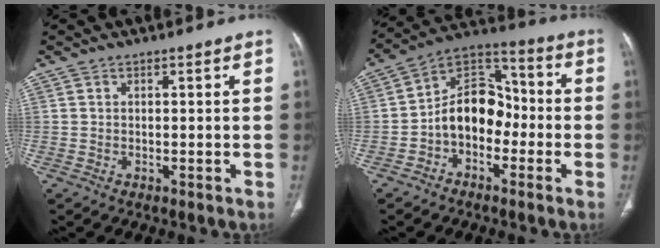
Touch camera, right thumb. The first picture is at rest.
{"total": 12.4, "force": [-2.8, 8.9, 8.2], "torque": [-0.107, 0.053, -0.063]}